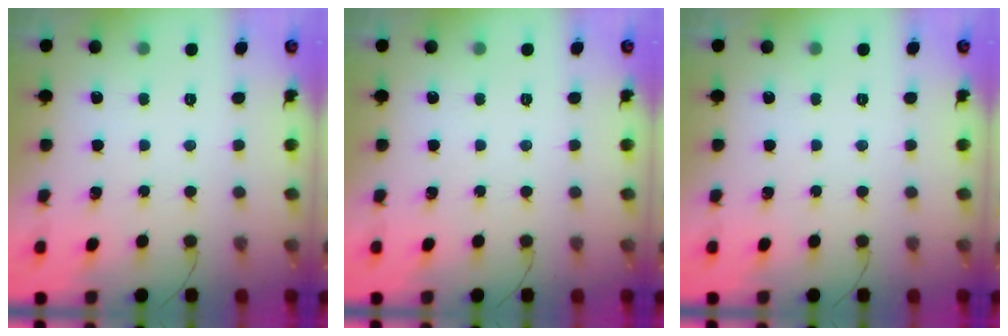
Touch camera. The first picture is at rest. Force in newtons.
{"total": 0.0}
{"total": 0.0}